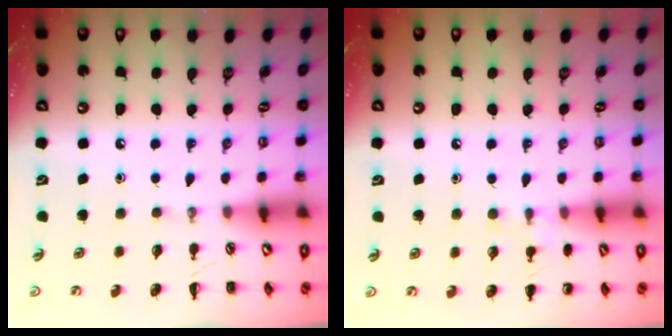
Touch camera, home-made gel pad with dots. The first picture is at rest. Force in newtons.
{"total": 6.2, "press": 5.9, "slide": 1.9}